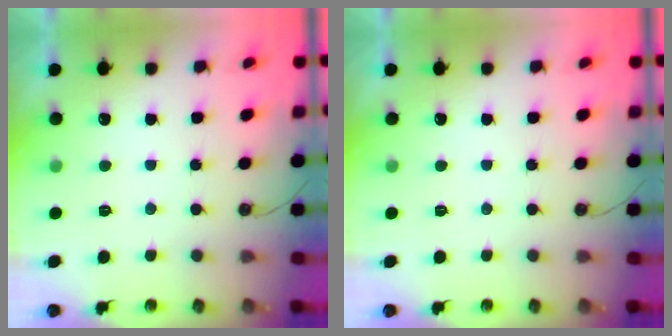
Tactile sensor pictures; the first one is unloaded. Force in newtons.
{"total": 0.0}